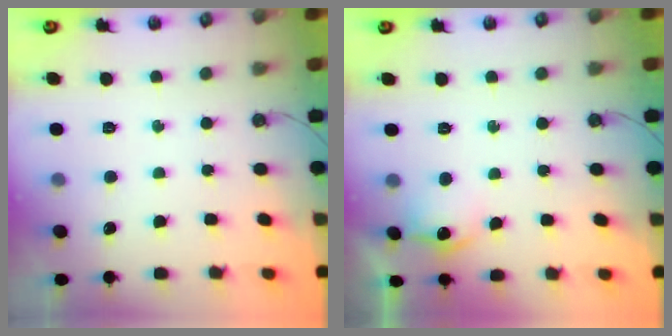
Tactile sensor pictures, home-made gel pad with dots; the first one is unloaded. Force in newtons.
{"total": 9.2, "press": 9.1, "slide": 0.9}